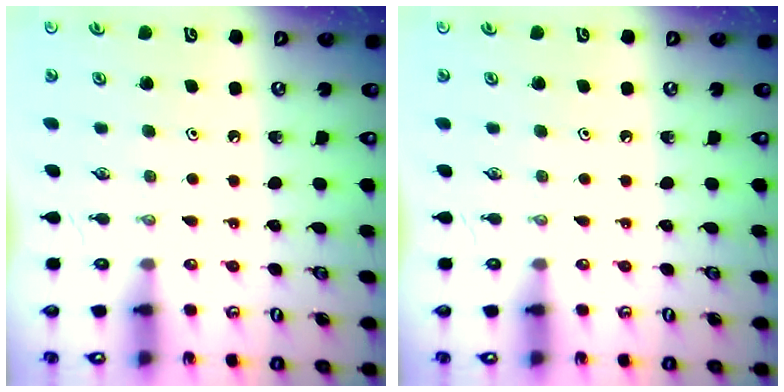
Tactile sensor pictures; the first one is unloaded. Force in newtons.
{"total": 0.0}